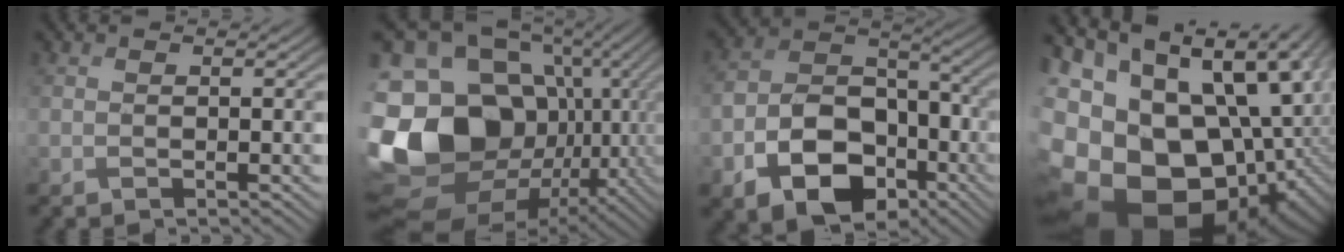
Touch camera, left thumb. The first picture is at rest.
{"total": 20.4, "force": [-1.8, 15.7, 12.8], "torque": [-0.305, -0.029, -0.008]}
{"total": 13.3, "force": [-6.1, 8.9, 7.8], "torque": [-0.157, -0.029, -0.109]}
{"total": 23.8, "force": [-1.7, 18.0, 15.6], "torque": [-0.275, -0.029, -0.027]}